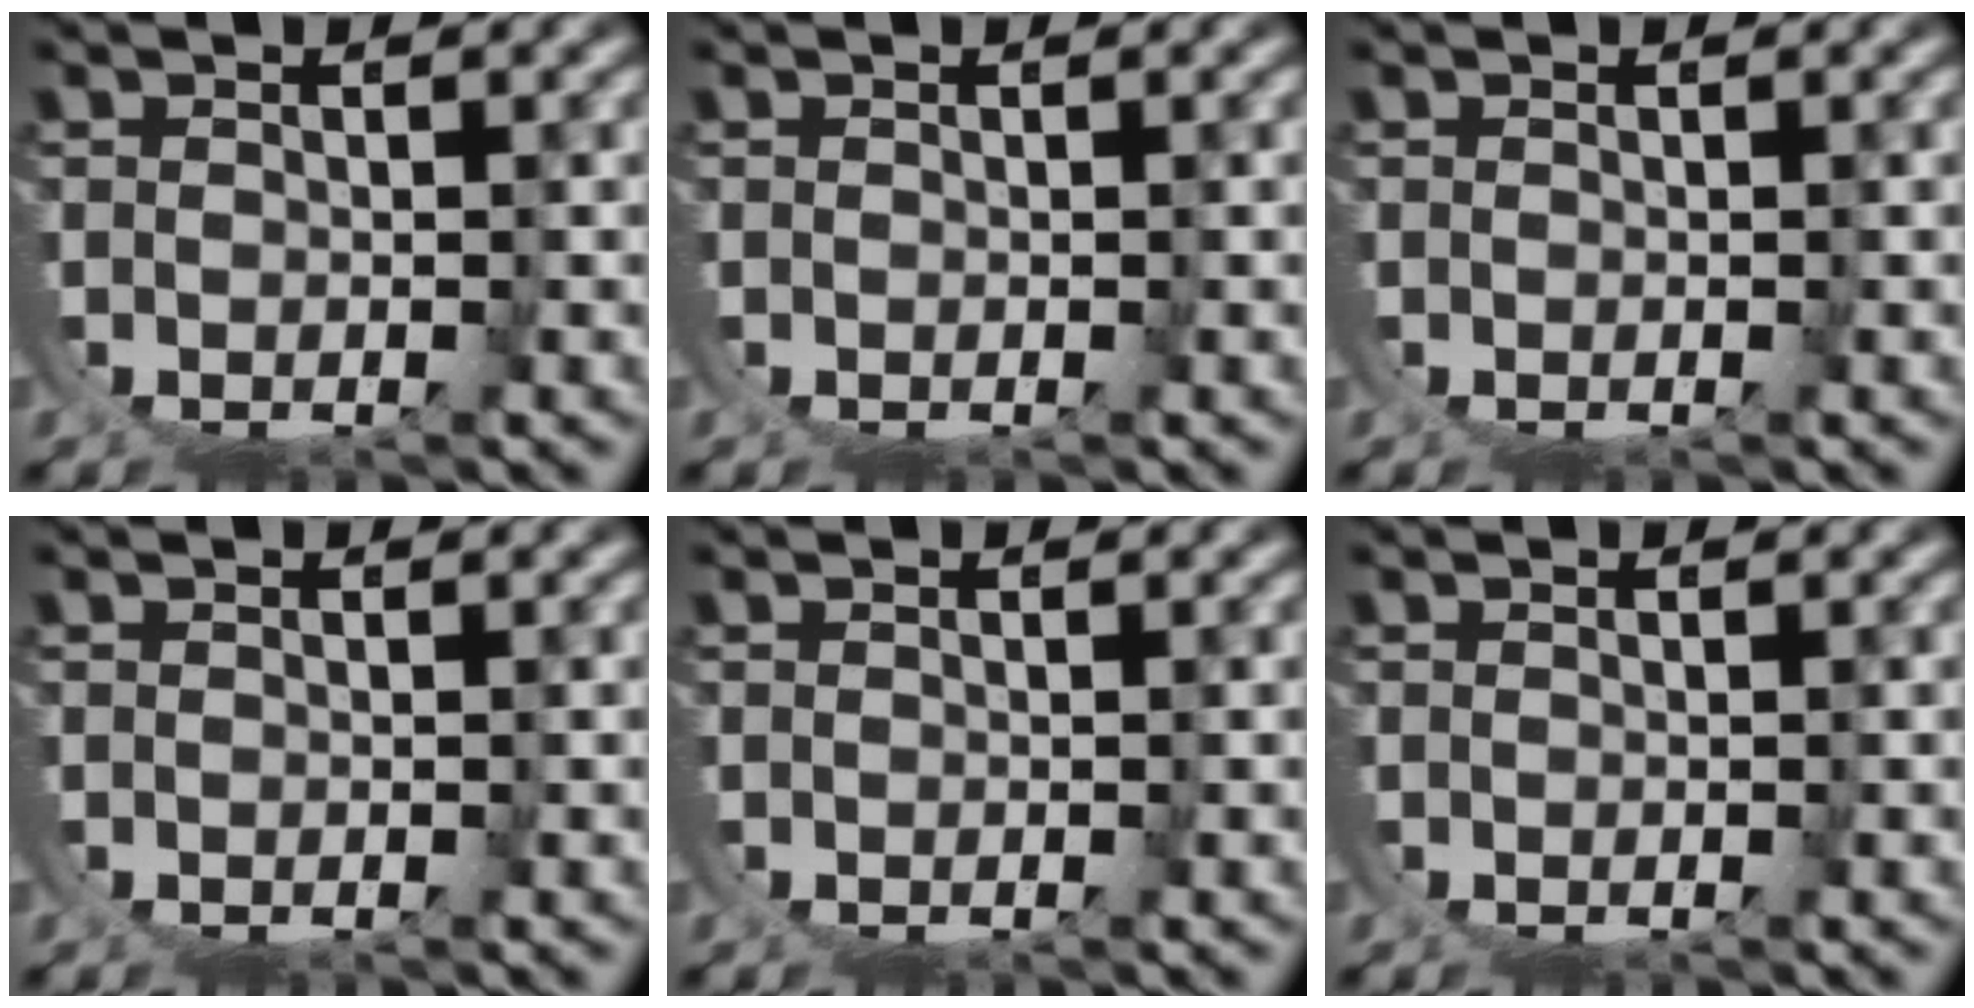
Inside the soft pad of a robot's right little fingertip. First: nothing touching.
{"total": 0.0}
{"total": 0.0}
{"total": 0.0}
{"total": 0.0}
{"total": 0.0}